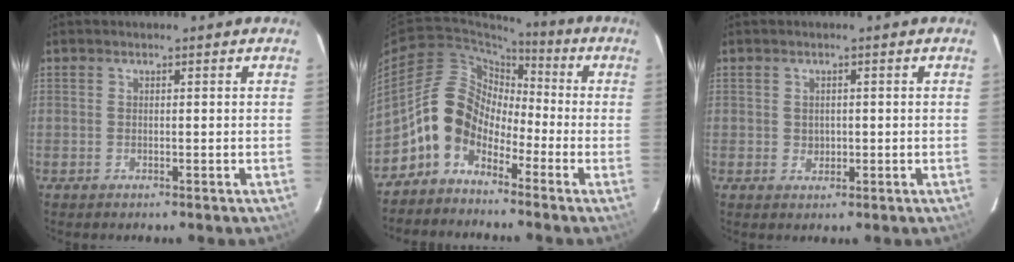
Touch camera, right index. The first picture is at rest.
{"total": 10.0, "force": [-4.9, 7.4, 4.5], "torque": [-0.082, 0.028, -0.104]}
{"total": 1.7, "force": [0.0, 1.6, 0.6], "torque": [-0.006, 0.002, 0.002]}